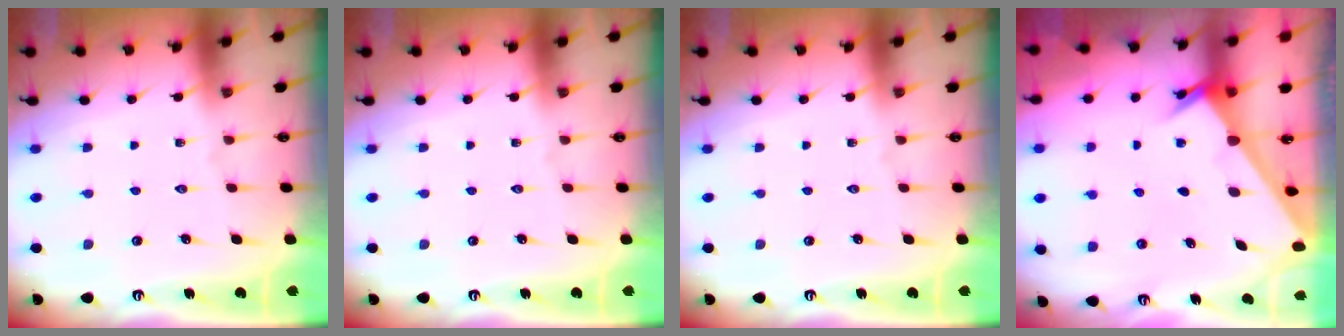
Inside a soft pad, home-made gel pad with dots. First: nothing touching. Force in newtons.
{"total": 0.0}
{"total": 0.0}
{"total": 2.1, "press": 2.1, "slide": 0.3}